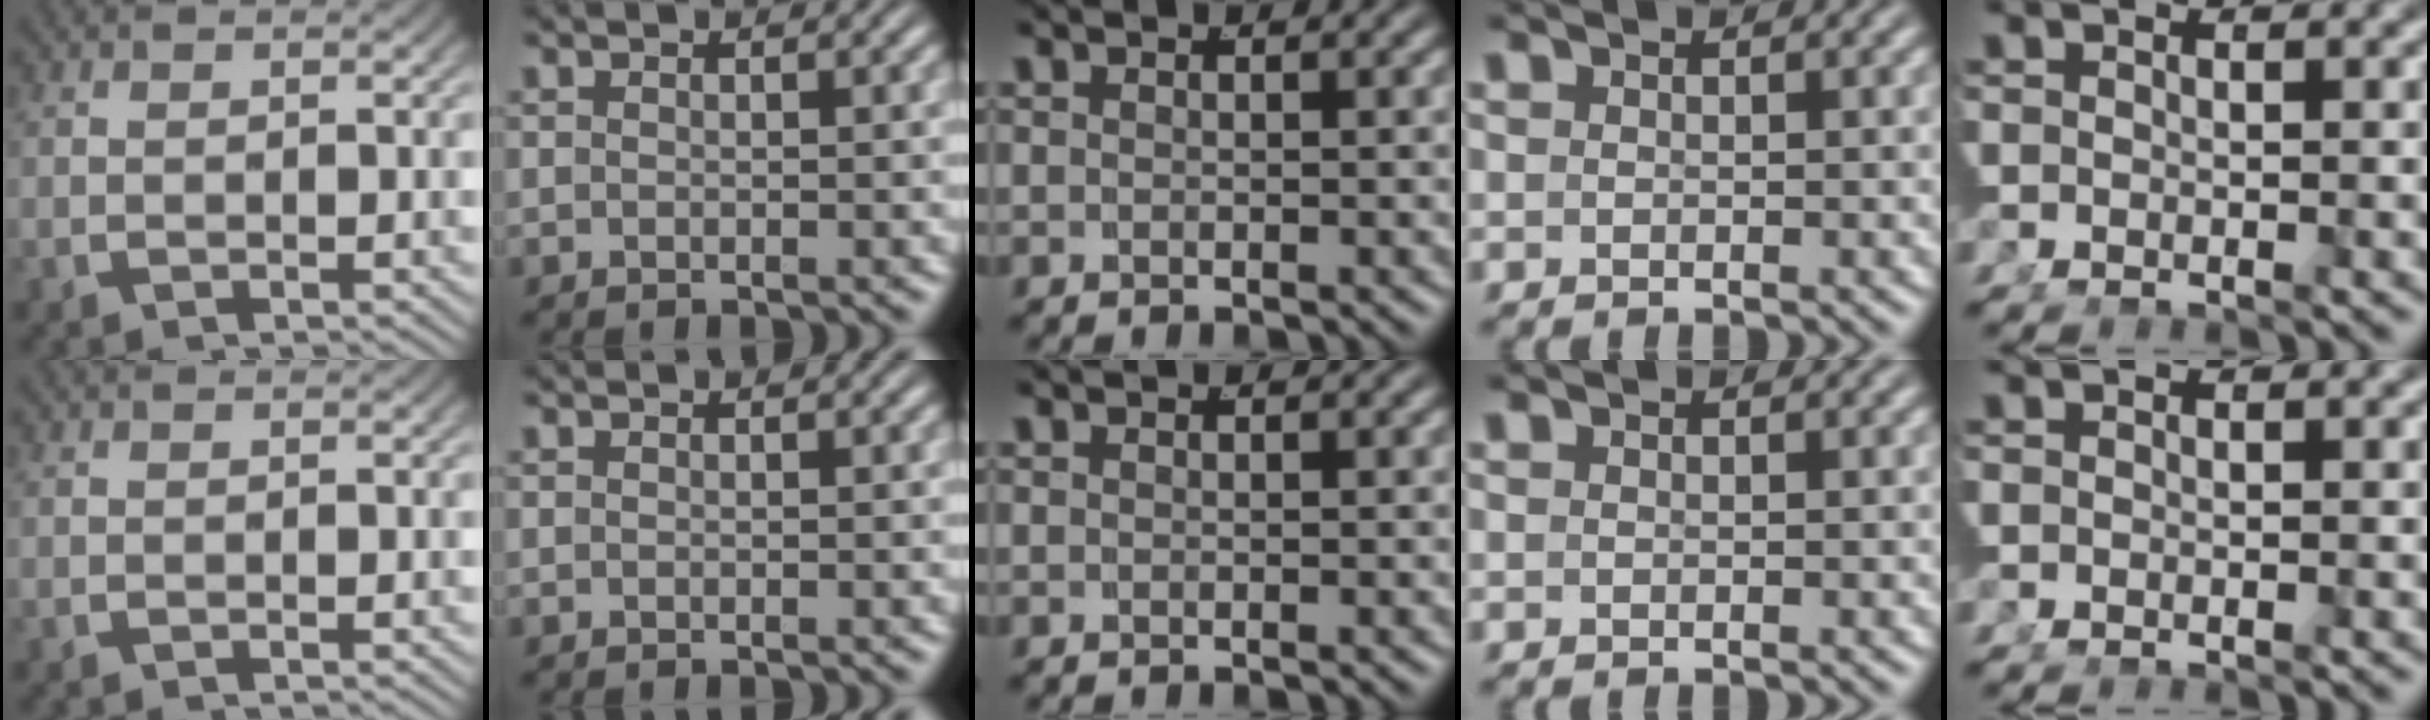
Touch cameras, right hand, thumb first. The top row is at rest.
{}